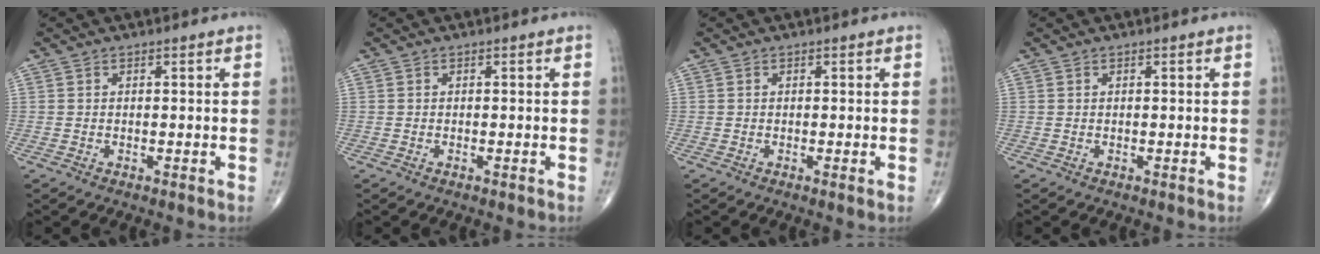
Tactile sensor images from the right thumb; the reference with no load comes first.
{"total": 0.0}
{"total": 0.6, "force": [-0.2, 0.0, 0.5], "torque": [-0.014, -0.002, -0.005]}
{"total": 0.0}